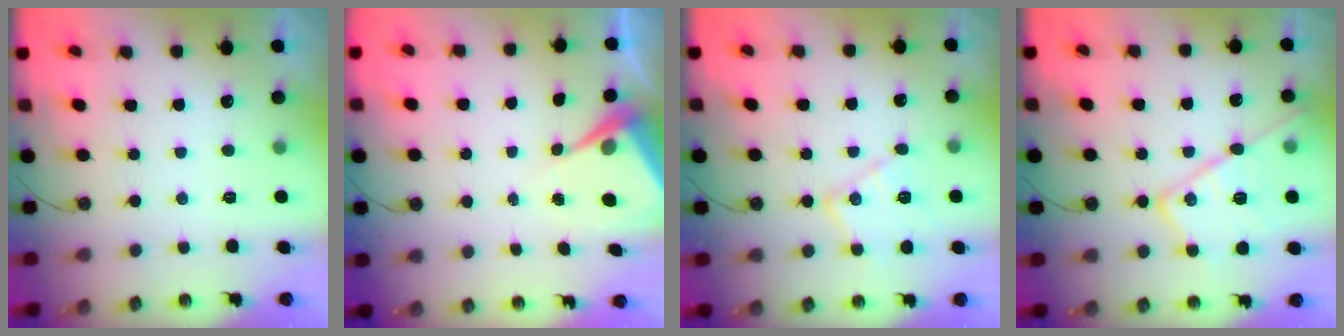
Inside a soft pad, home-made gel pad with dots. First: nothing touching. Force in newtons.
{"total": 6.1, "press": 6.1, "slide": 0.3}
{"total": 13.0, "press": 13.0, "slide": 0.8}
{"total": 18.1, "press": 18.0, "slide": 1.6}